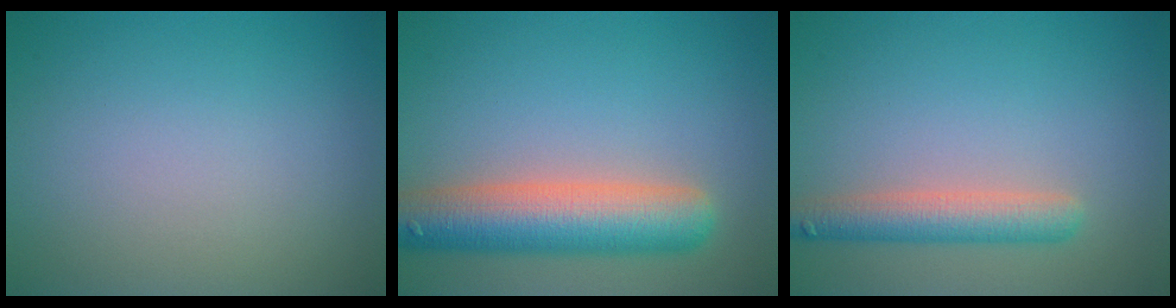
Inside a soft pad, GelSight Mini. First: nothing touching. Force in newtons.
{"total": 7.9, "press": 7.9, "slide": 0.5}
{"total": 3.9, "press": 3.9, "slide": 0.1}